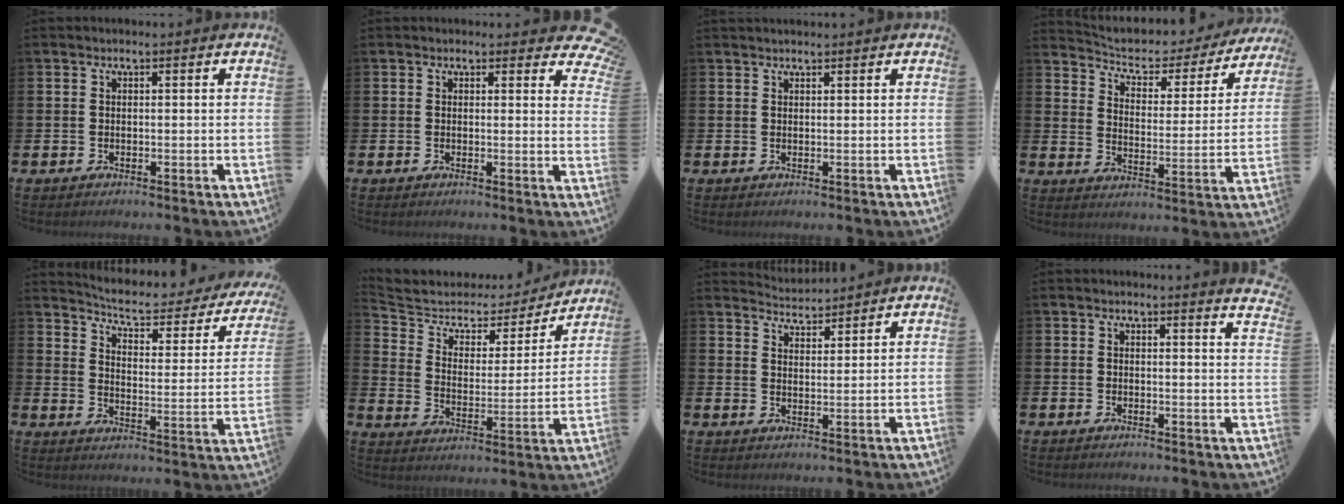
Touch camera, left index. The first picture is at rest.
{"total": 1.8, "force": [1.5, 1.0, 0.2], "torque": [0.007, -0.007, 0.023]}
{"total": 0.9, "force": [0.9, 0.0, 0.0], "torque": [0.000, 0.000, 0.016]}
{"total": 4.9, "force": [4.5, 1.6, 1.1], "torque": [-0.054, -0.036, 0.070]}
{"total": 6.0, "force": [5.3, 1.3, 2.5], "torque": [-0.071, -0.037, 0.083]}
{"total": 5.4, "force": [4.3, 2.9, 1.5], "torque": [-0.062, -0.032, 0.066]}
{"total": 3.6, "force": [3.6, 0.4, -0.5], "torque": [-0.001, -0.024, 0.065]}
{"total": 1.9, "force": [1.9, -0.2, 0.0], "torque": [0.006, -0.016, 0.032]}